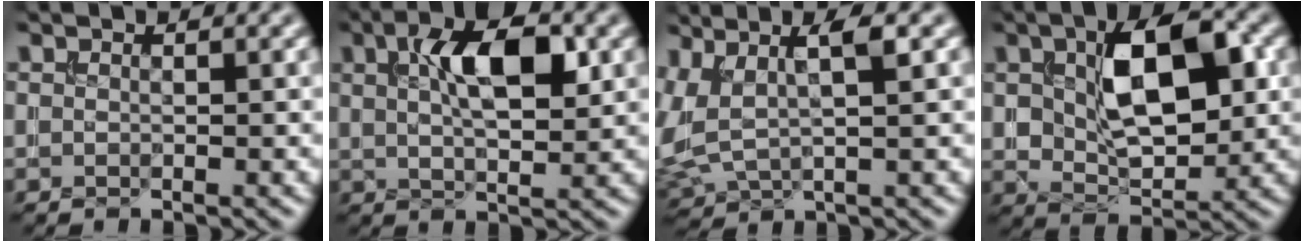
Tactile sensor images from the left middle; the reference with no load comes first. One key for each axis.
{"total": 7.4, "fx": 2.5, "fy": 3.0, "fz": 6.3, "tx": -0.104, "ty": 0.007, "tz": 0.039}
{"total": 6.2, "fx": 1.9, "fy": 2.8, "fz": 5.2, "tx": -0.113, "ty": 0.005, "tz": 0.043}
{"total": 9.3, "fx": 1.7, "fy": 5.1, "fz": 7.6, "tx": -0.136, "ty": 0.004, "tz": 0.030}